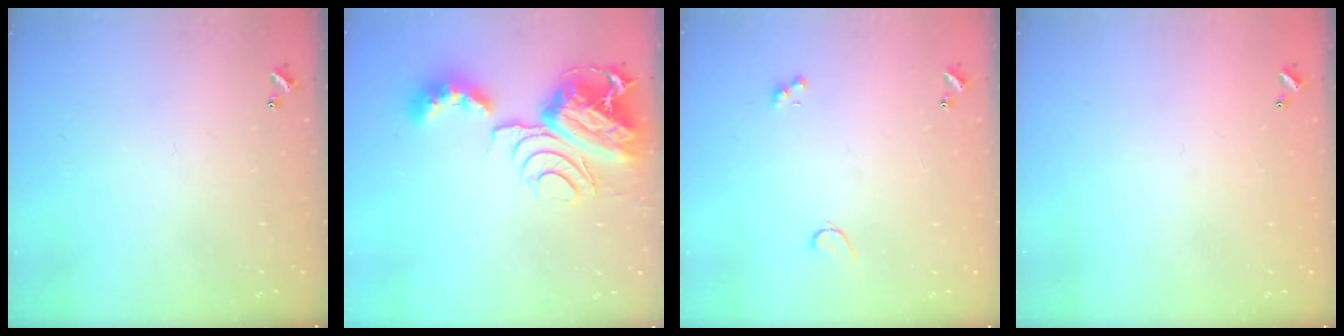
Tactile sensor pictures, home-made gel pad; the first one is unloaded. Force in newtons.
{"total": 12.7, "press": 12.6, "slide": 1.5}
{"total": 1.3, "press": 1.0, "slide": 0.8}
{"total": 2.7, "press": 2.7, "slide": 0.1}